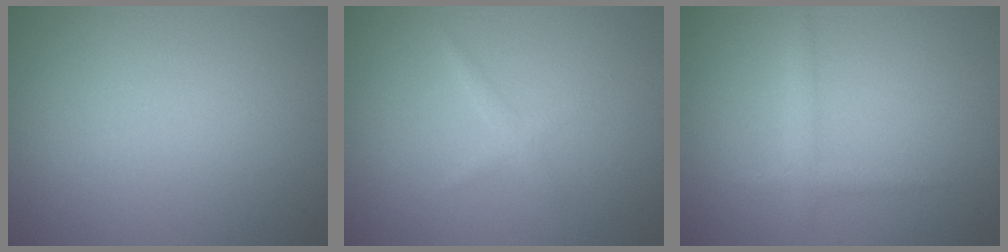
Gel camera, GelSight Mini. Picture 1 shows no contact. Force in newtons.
{"total": 1.1, "press": 1.1, "slide": 0.0}
{"total": 1.4, "press": 1.4, "slide": 0.0}